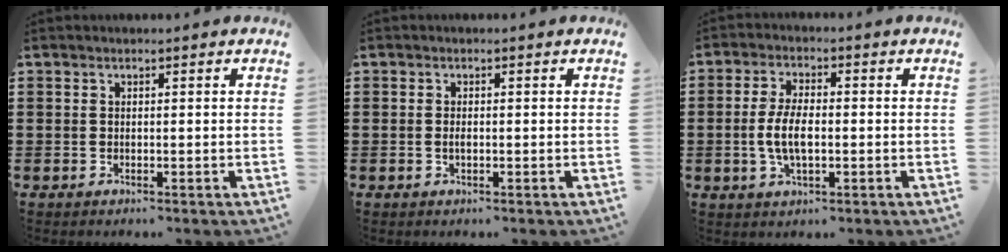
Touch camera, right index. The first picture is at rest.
{"total": 1.0, "force": [-0.2, 0.4, 0.9], "torque": [-0.017, -0.001, -0.004]}
{"total": 5.8, "force": [-0.8, 2.5, 5.2], "torque": [-0.119, -0.004, -0.022]}